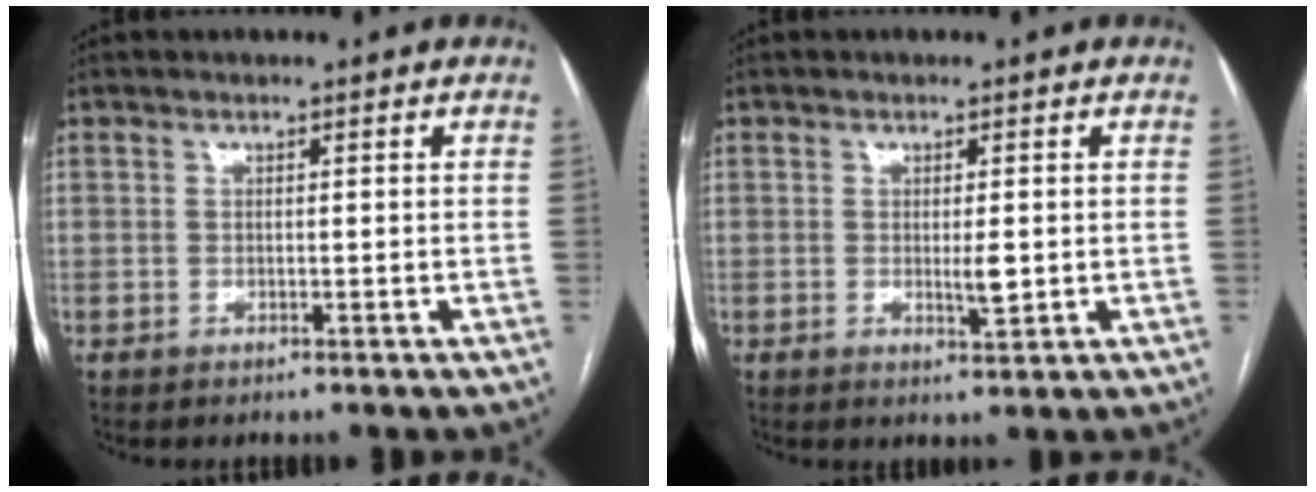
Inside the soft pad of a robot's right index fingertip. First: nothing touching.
{"total": 2.4, "force": [-0.1, 0.5, 2.3], "torque": [-0.040, -0.005, 0.001]}